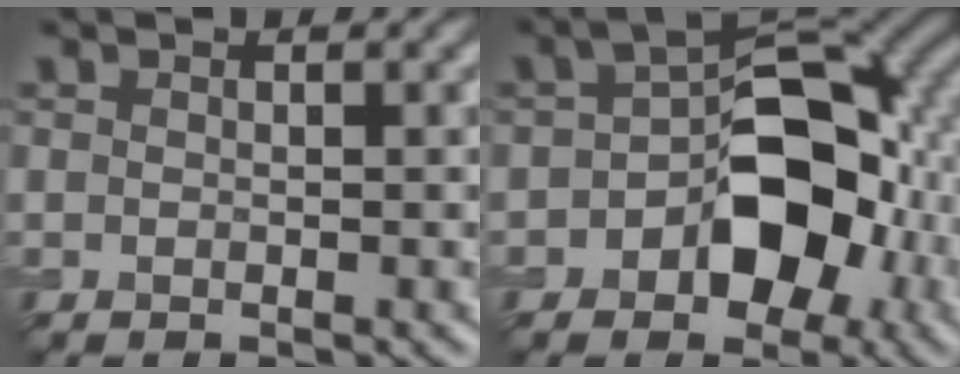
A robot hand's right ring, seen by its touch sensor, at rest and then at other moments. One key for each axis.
{"total": 8.6, "fx": -2.2, "fy": 5.3, "fz": 6.4, "tx": -0.085, "ty": 0.017, "tz": -0.042}